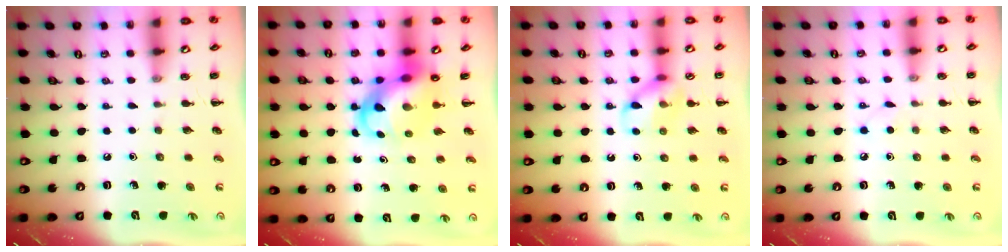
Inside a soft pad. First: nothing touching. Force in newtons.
{"total": 8.8, "press": 8.4, "slide": 2.7}
{"total": 10.7, "press": 10.7, "slide": 0.9}
{"total": 2.7, "press": 2.6, "slide": 0.9}